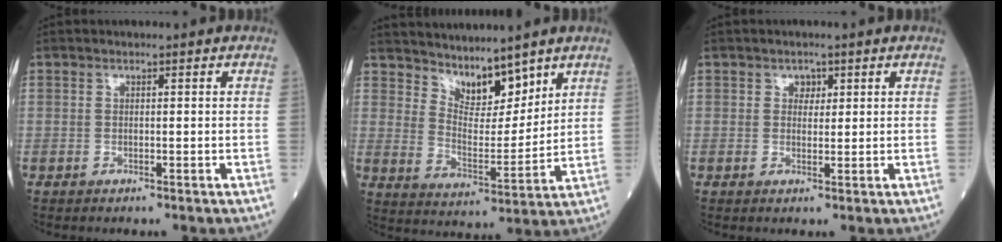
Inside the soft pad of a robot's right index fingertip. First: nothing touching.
{"total": 8.2, "force": [7.1, 2.6, 3.2], "torque": [-0.058, 0.002, 0.139]}
{"total": 1.6, "force": [0.8, 1.2, 0.8], "torque": [-0.005, -0.001, 0.010]}